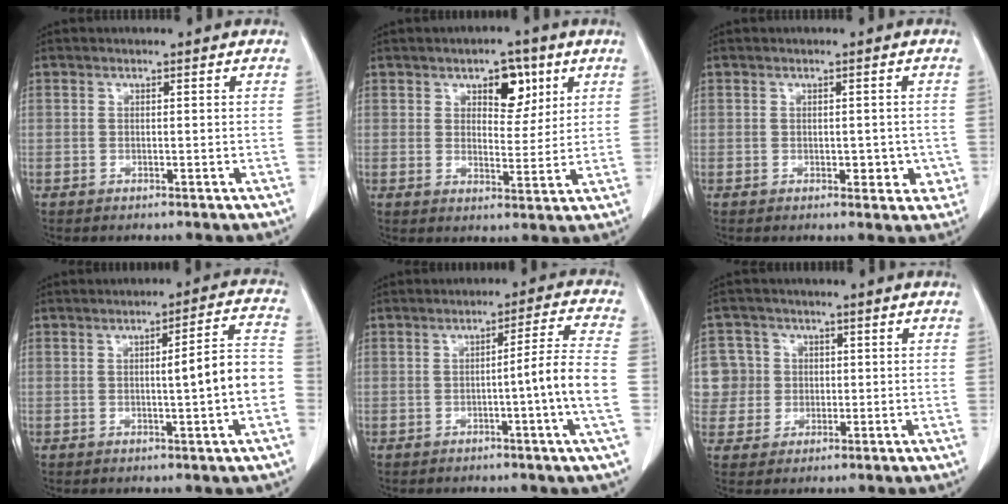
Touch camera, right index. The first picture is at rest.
{"total": 6.2, "force": [3.2, 3.2, 4.2], "torque": [-0.056, 0.005, 0.048]}
{"total": 3.5, "force": [-0.6, 2.3, 2.6], "torque": [-0.016, 0.007, 0.003]}
{"total": 8.2, "force": [-1.1, 0.1, 8.1], "torque": [-0.107, 0.020, -0.016]}
{"total": 6.7, "force": [-1.2, -1.2, 6.5], "torque": [-0.094, 0.005, -0.020]}
{"total": 7.2, "force": [1.0, 7.1, 0.3], "torque": [-0.010, 0.028, 0.029]}